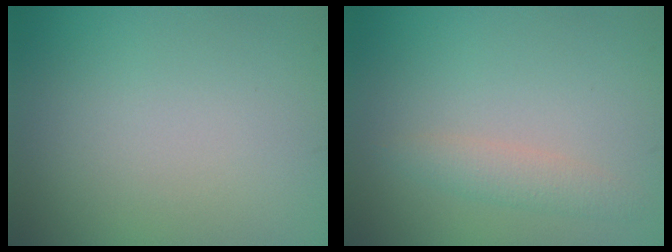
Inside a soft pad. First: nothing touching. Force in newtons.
{"total": 1.7, "press": 1.7, "slide": 0.1}